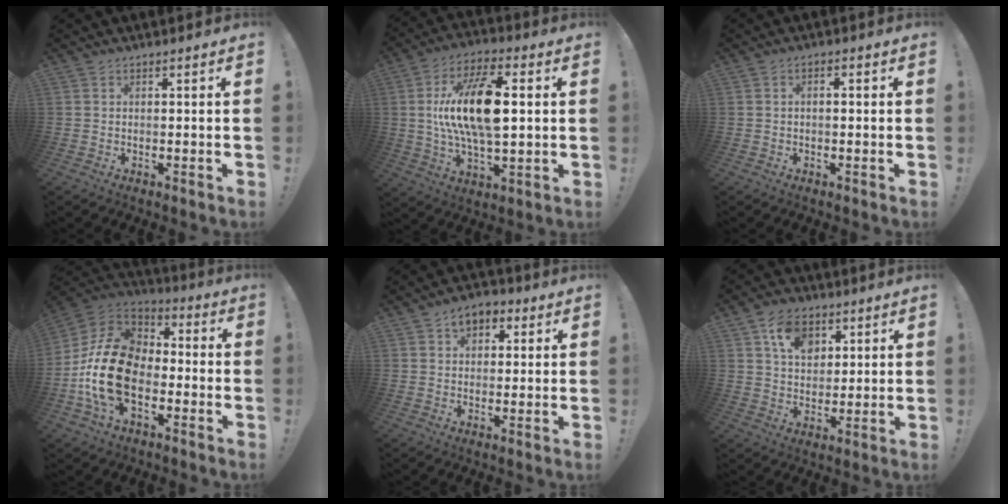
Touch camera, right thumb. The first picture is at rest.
{"total": 19.8, "force": [2.4, 9.8, 17.0], "torque": [-0.307, 0.001, 0.036]}
{"total": 1.6, "force": [-0.7, 0.7, 1.2], "torque": [-0.021, 0.007, -0.013]}
{"total": 21.7, "force": [-5.4, 14.0, 15.6], "torque": [-0.299, 0.045, -0.080]}
{"total": 6.0, "force": [2.4, 4.4, 3.4], "torque": [-0.043, 0.000, 0.042]}
{"total": 10.8, "force": [5.3, 7.7, 5.5], "torque": [-0.083, -0.015, 0.099]}